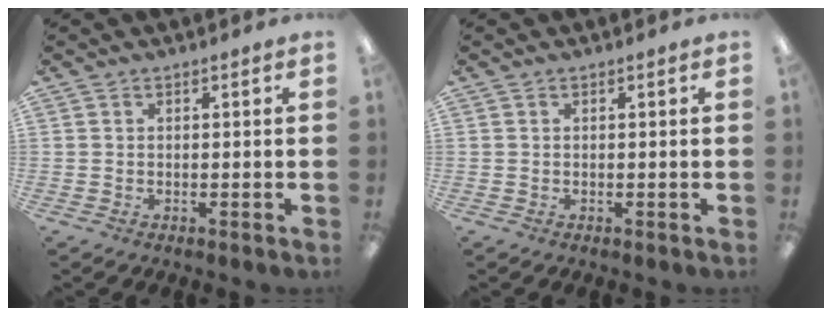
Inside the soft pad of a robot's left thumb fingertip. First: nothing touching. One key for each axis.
{"total": 0.0}